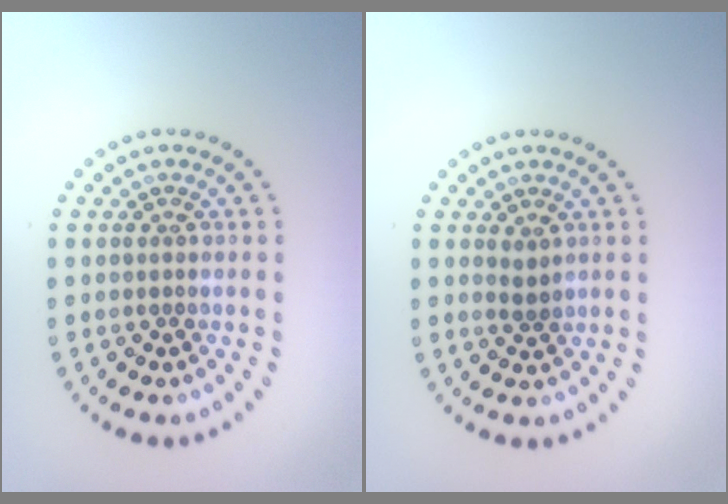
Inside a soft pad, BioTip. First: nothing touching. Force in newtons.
{"total": 0.8, "press": 0.7, "slide": 0.3}